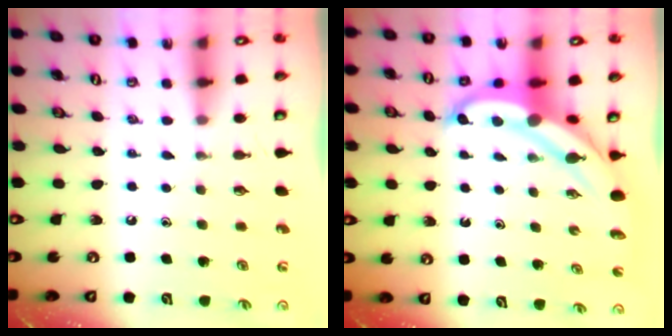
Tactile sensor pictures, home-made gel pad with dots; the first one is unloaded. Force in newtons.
{"total": 6.4, "press": 6.3, "slide": 0.8}